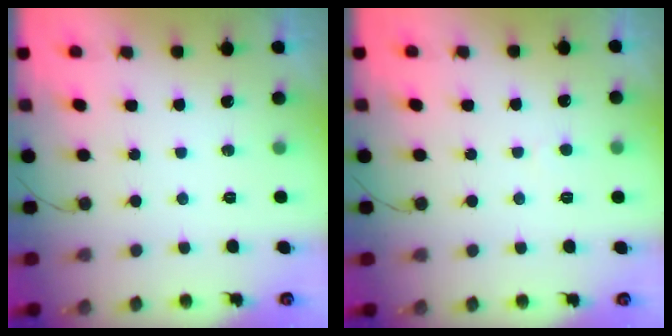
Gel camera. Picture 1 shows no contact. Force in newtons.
{"total": 2.6, "press": 2.6, "slide": 0.3}